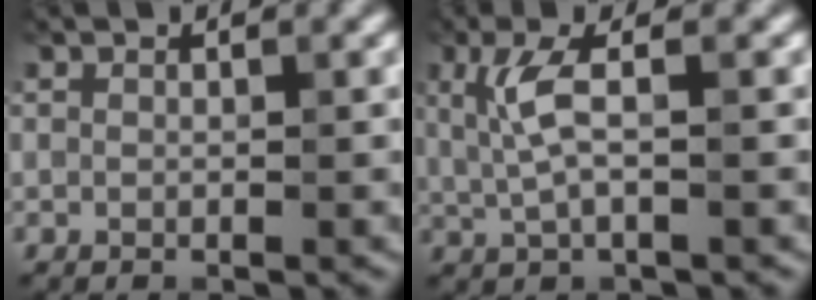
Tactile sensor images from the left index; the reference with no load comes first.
{"total": 3.4, "force": [0.6, 1.0, 3.2], "torque": [-0.075, -0.001, 0.011]}